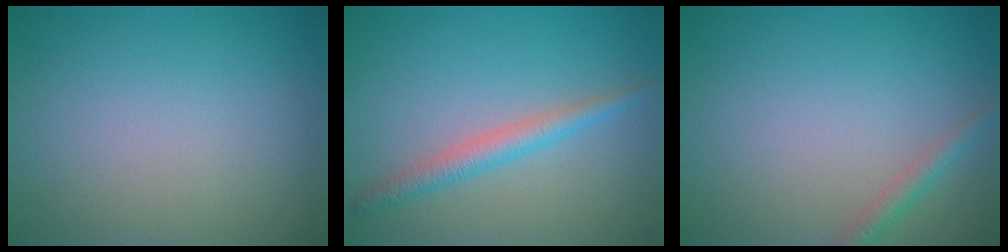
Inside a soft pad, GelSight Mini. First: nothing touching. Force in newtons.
{"total": 2.4, "press": 2.4, "slide": 0.0}
{"total": 1.5, "press": 1.5, "slide": 0.0}